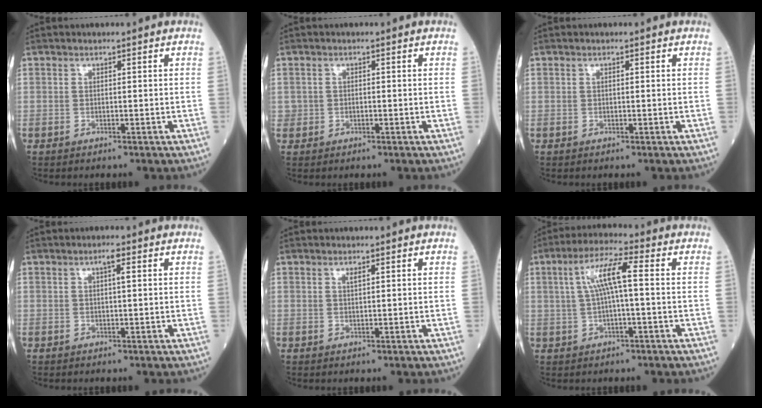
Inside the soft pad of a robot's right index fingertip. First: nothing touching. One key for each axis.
{"total": 0.9, "fx": -0.1, "fy": 0.8, "fz": 0.3, "tx": -0.004, "ty": 0.003, "tz": 0.000}
{"total": 0.0}
{"total": 1.5, "fx": 0.5, "fy": 0.1, "fz": 1.4, "tx": -0.025, "ty": 0.003, "tz": 0.007}
{"total": 0.7, "fx": 0.4, "fy": 0.0, "fz": 0.5, "tx": -0.012, "ty": -0.003, "tz": 0.008}
{"total": 7.0, "fx": 1.0, "fy": 0.8, "fz": 6.9, "tx": -0.136, "ty": 0.023, "tz": 0.017}